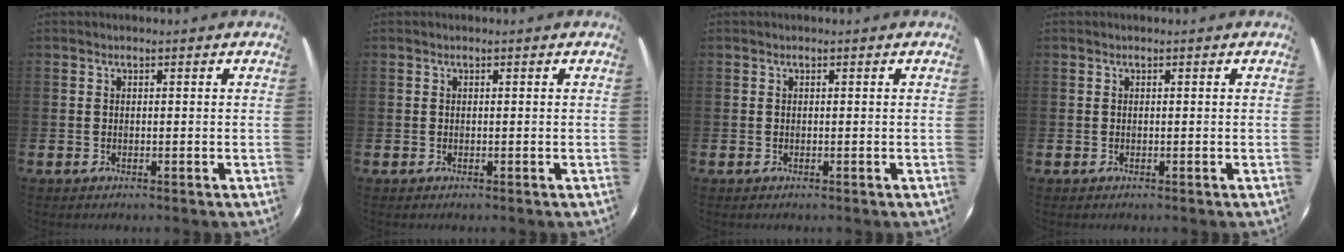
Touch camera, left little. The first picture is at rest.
{"total": 0.0}
{"total": 0.0}
{"total": 0.0}